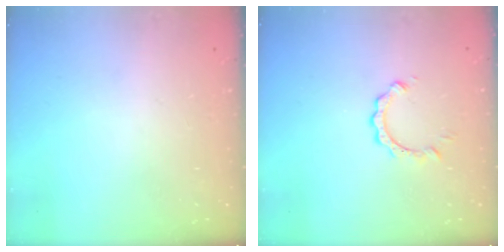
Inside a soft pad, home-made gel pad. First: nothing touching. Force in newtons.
{"total": 3.0, "press": 3.0, "slide": 0.1}